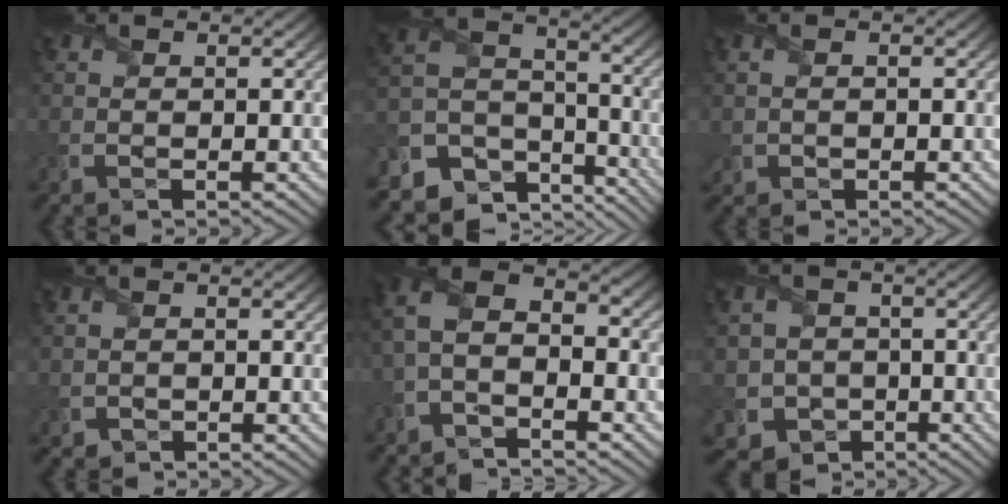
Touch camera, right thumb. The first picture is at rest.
{"total": 12.2, "force": [-8.3, 7.8, 4.5], "torque": [-0.131, -0.017, -0.130]}
{"total": 1.3, "force": [-0.2, 1.0, 0.8], "torque": [-0.021, -0.002, 0.000]}
{"total": 1.1, "force": [-0.5, 1.0, 0.1], "torque": [-0.009, -0.006, -0.010]}
{"total": 6.4, "force": [-2.5, 3.5, 4.7], "torque": [-0.104, 0.005, -0.065]}
{"total": 7.1, "force": [-2.4, 6.6, 1.2], "torque": [-0.040, -0.009, -0.071]}